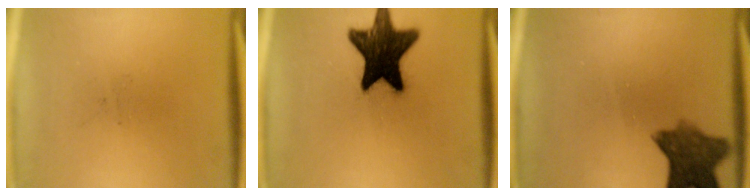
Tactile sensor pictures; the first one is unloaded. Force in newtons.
{"total": 17.5}
{"total": 8.1}